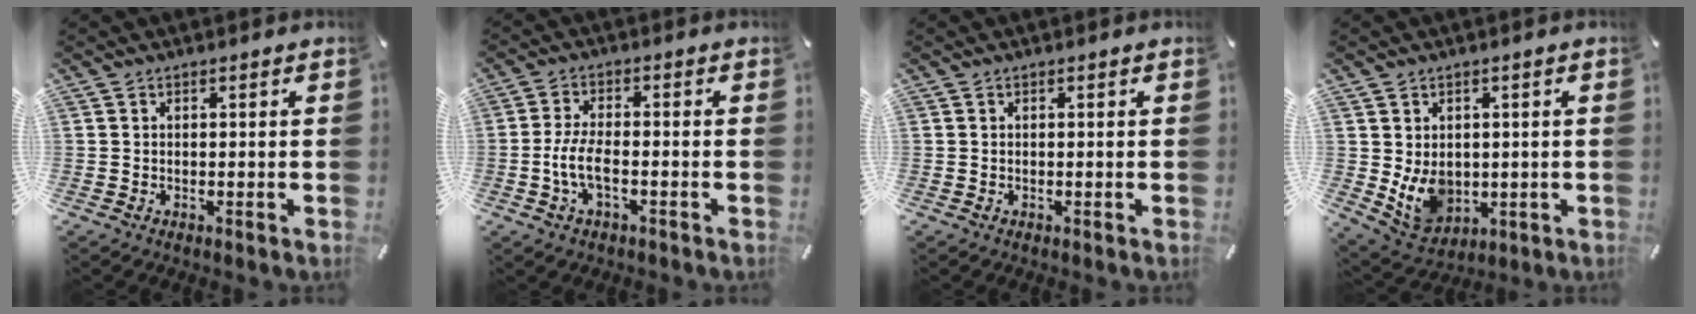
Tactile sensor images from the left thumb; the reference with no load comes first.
{"total": 6.5, "force": [-2.0, 2.8, 5.5], "torque": [-0.126, -0.003, -0.040]}
{"total": 0.0}
{"total": 8.1, "force": [0.4, 7.0, 4.2], "torque": [-0.089, -0.010, 0.010]}